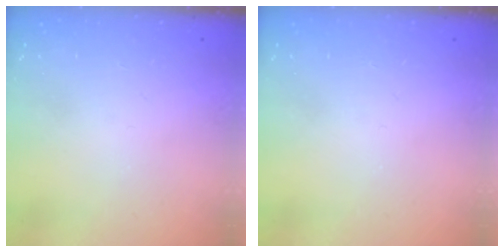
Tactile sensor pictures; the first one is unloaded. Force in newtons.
{"total": 0.0}